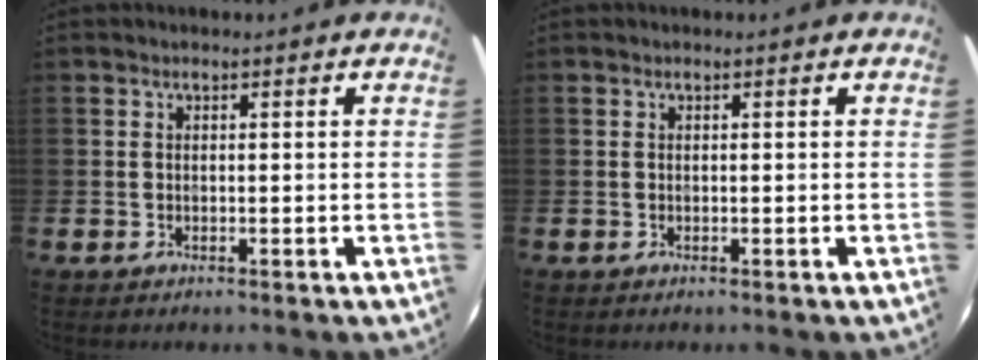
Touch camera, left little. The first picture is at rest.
{"total": 0.0}